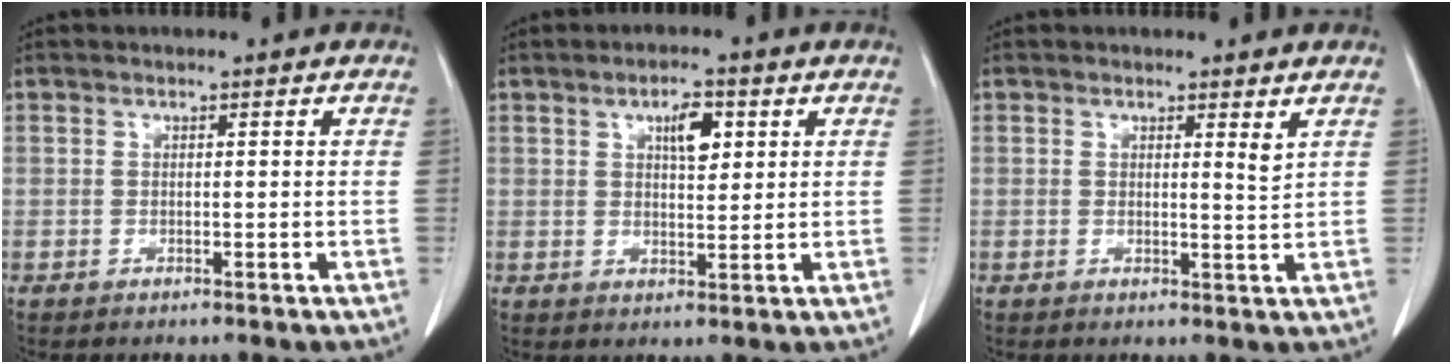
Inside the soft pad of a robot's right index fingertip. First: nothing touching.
{"total": 4.7, "force": [1.9, 1.7, 3.9], "torque": [-0.063, 0.002, 0.031]}
{"total": 1.7, "force": [1.1, 0.0, 1.4], "torque": [-0.022, -0.011, 0.015]}